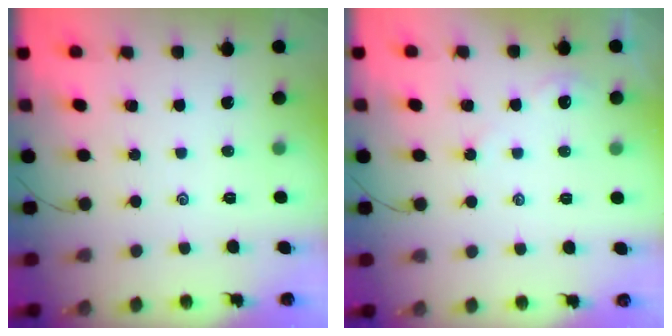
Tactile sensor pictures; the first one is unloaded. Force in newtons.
{"total": 1.4, "press": 1.3, "slide": 0.4}